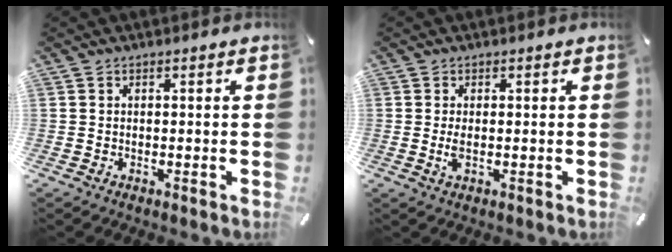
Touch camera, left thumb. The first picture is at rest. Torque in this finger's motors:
{"motor_torque": [-0.03, 1.65, 0.30, -0.15, 0.05]}